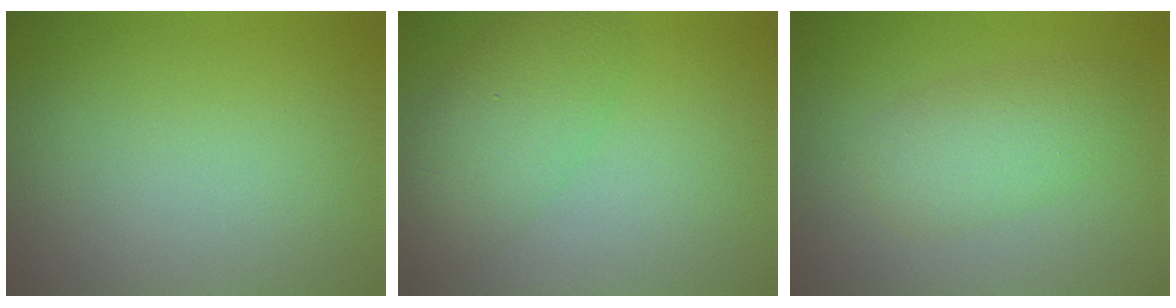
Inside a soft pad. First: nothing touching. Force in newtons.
{"total": 4.5, "press": 4.5, "slide": 0.2}
{"total": 3.7, "press": 3.7, "slide": 0.2}